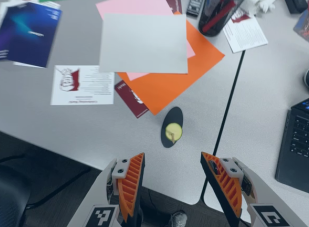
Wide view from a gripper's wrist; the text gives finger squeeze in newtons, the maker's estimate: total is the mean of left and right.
{"total": 0.0}